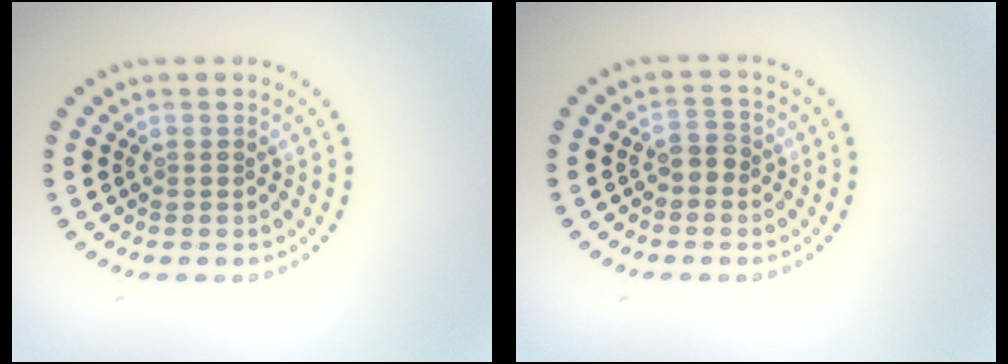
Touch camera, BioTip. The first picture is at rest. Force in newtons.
{"total": 1.4, "press": 1.2, "slide": 0.7}